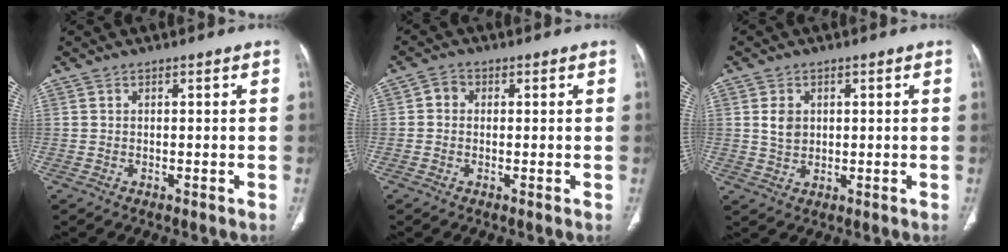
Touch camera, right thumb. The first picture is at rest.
{"total": 2.2, "force": [0.1, 1.9, 1.1], "torque": [-0.005, 0.006, -0.004]}
{"total": 3.7, "force": [0.8, 2.8, 2.1], "torque": [-0.023, -0.004, 0.019]}